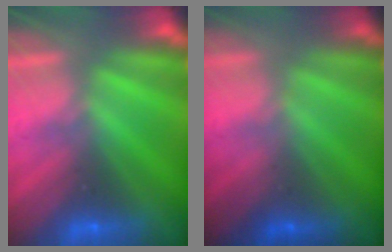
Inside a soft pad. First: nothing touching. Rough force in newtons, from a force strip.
{"total": 1.1}